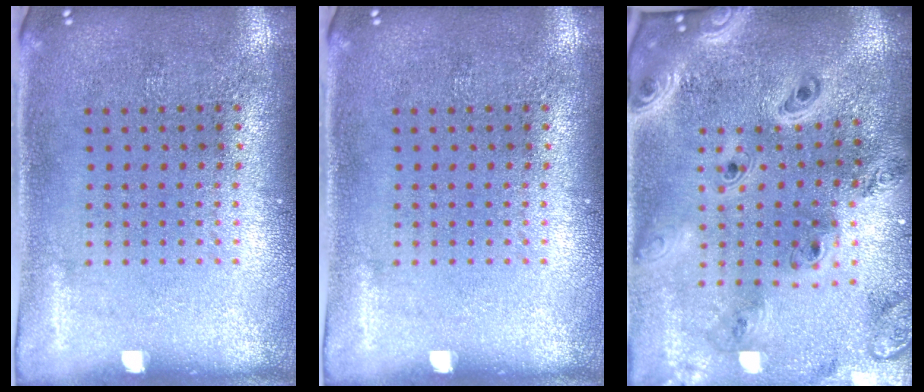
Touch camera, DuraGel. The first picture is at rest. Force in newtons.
{"total": 0.0}
{"total": 3.4, "press": 2.7, "slide": 2.1}